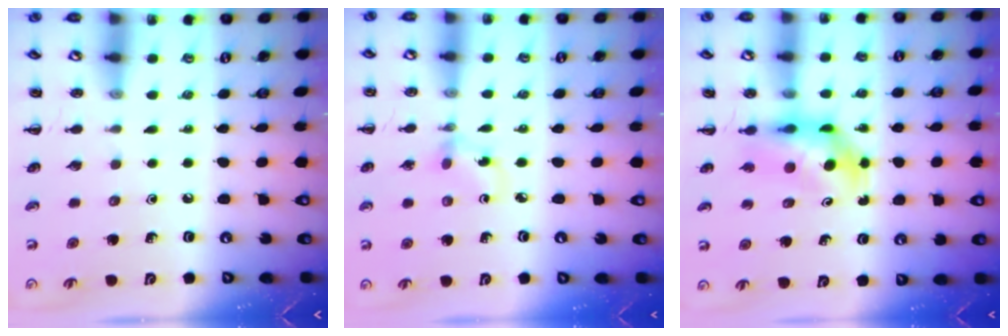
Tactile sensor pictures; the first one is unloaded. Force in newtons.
{"total": 2.8, "press": 2.6, "slide": 1.0}
{"total": 5.6, "press": 5.6, "slide": 0.8}